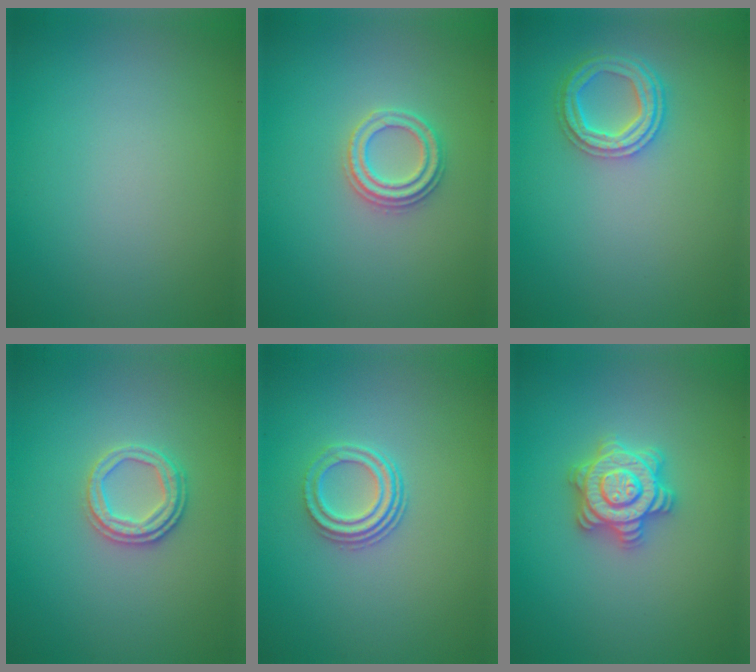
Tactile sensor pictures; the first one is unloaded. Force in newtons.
{"total": 2.3, "press": 2.3, "slide": 0.2}
{"total": 4.0, "press": 3.5, "slide": 1.9}
{"total": 2.4, "press": 2.3, "slide": 0.7}
{"total": 3.0, "press": 2.2, "slide": 2.1}
{"total": 4.6, "press": 4.6, "slide": 0.6}